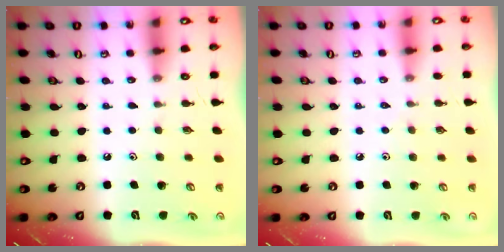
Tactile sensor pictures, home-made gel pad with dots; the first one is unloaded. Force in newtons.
{"total": 2.5, "press": 2.5, "slide": 0.4}